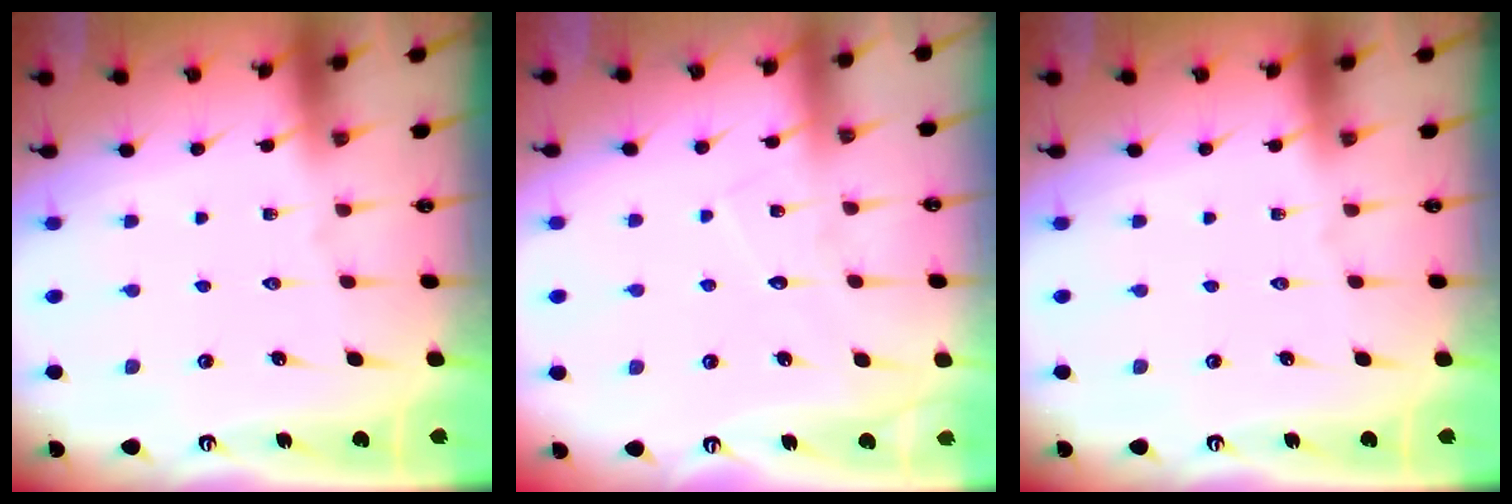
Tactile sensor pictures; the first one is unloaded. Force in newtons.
{"total": 4.8, "press": 4.8, "slide": 0.2}
{"total": 0.0}